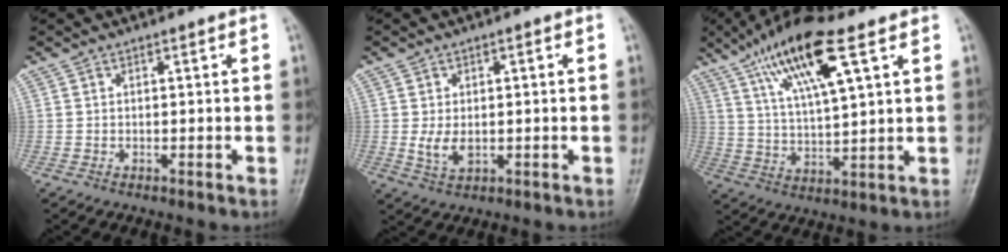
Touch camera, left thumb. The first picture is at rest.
{"total": 4.0, "force": [-0.4, 2.6, 3.1], "torque": [-0.058, -0.003, -0.002]}
{"total": 15.1, "force": [7.8, 4.0, 12.3], "torque": [-0.221, -0.014, 0.144]}